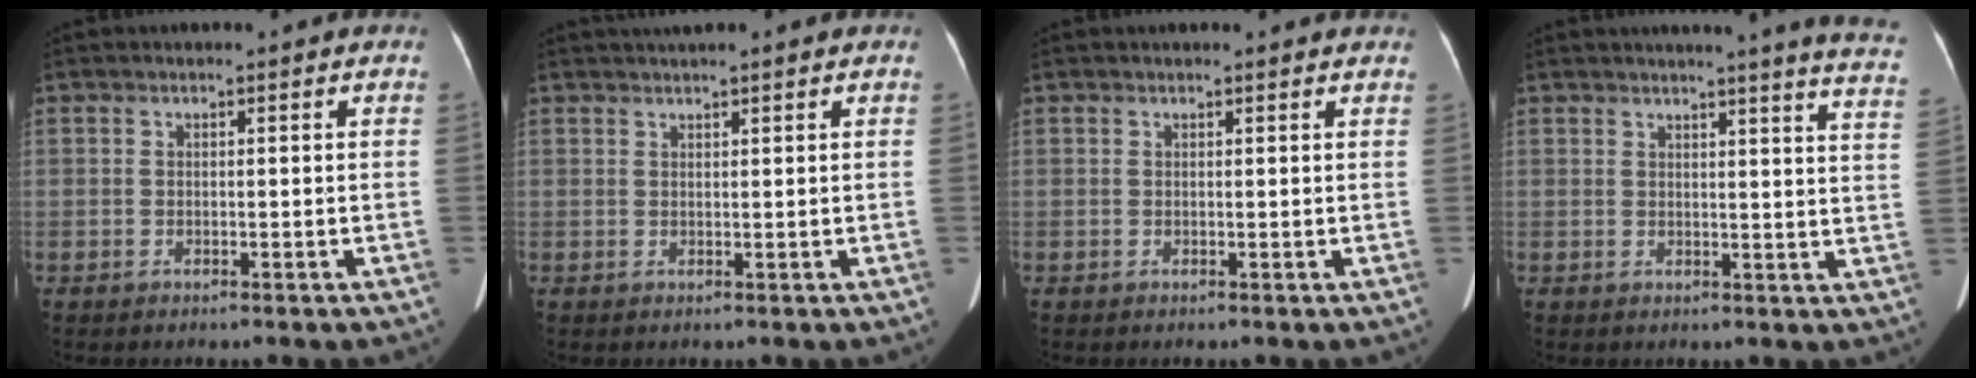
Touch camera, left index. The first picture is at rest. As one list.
[{"total": 4.0, "force": [3.5, 0.3, 2.0], "torque": [-0.029, 0.035, 0.053]}, {"total": 3.3, "force": [3.2, 0.4, 0.9], "torque": [-0.014, 0.013, 0.027]}, {"total": 14.5, "force": [13.1, -0.8, 6.1], "torque": [-0.074, -0.075, 0.127]}]